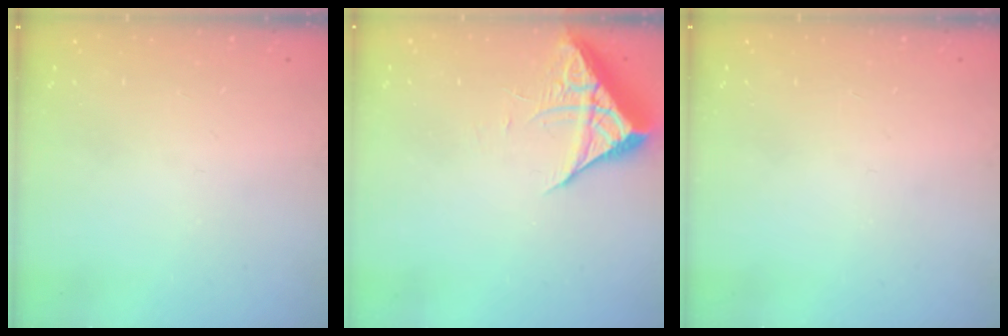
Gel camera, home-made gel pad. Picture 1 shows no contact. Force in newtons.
{"total": 6.6, "press": 6.6, "slide": 0.3}
{"total": 0.0}